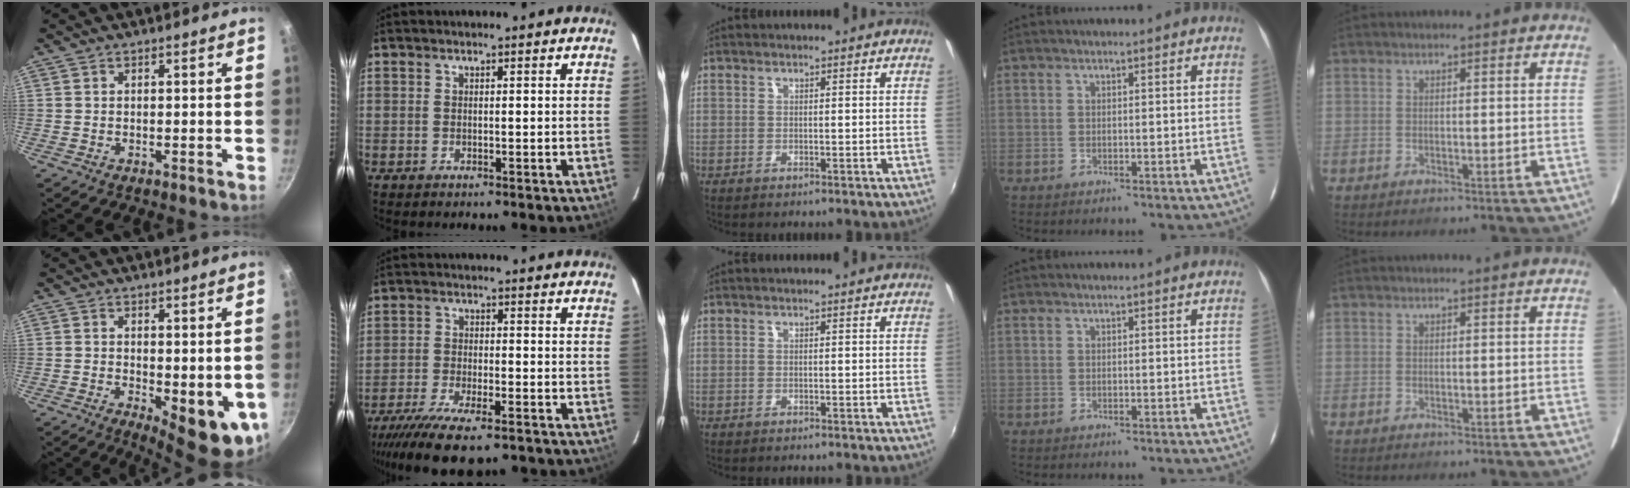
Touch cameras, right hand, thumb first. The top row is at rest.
{"thumb": {"total": 9.4, "force": [-0.5, 3.9, 8.5], "torque": [-0.093, -0.014, 0.003]}, "index": {"total": 14.4, "force": [-11.0, 3.8, 8.5], "torque": [-0.183, -0.043, -0.188]}}